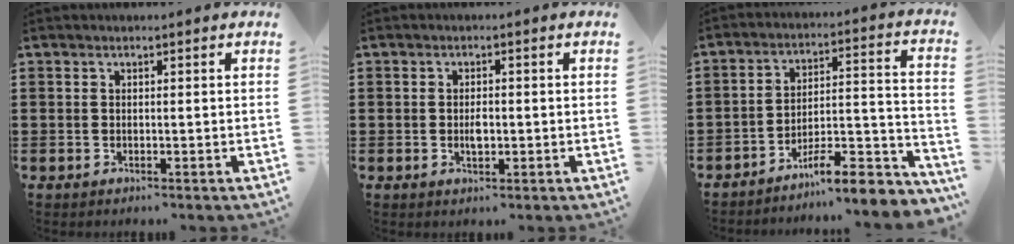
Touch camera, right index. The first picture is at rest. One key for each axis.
{"total": 2.2, "fx": -0.3, "fy": 1.0, "fz": 2.0, "tx": -0.037, "ty": 0.000, "tz": -0.004}
{"total": 8.8, "fx": -7.5, "fy": 1.5, "fz": 4.5, "tx": -0.059, "ty": 0.012, "tz": -0.140}